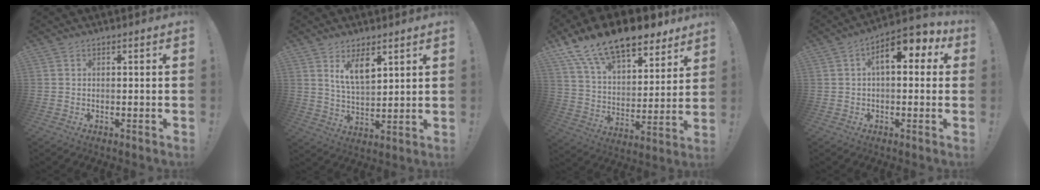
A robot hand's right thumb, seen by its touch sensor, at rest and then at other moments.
{"total": 9.2, "force": [5.6, 4.5, 5.8], "torque": [-0.101, -0.023, 0.104]}
{"total": 18.2, "force": [13.6, 7.7, 9.3], "torque": [-0.171, -0.090, 0.248]}
{"total": 10.6, "force": [3.4, 4.9, 8.7], "torque": [-0.118, -0.012, 0.055]}